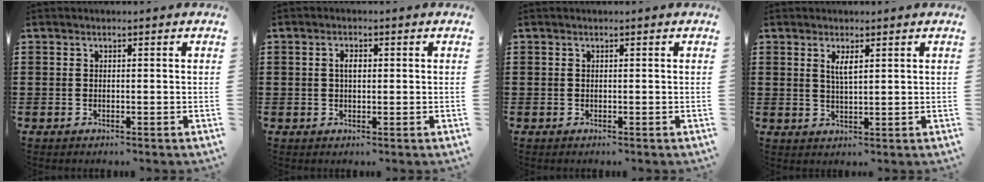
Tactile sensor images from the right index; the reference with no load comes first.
{"total": 1.9, "force": [0.3, 0.9, 1.7], "torque": [-0.035, 0.008, 0.002]}
{"total": 0.0}
{"total": 2.4, "force": [1.1, 0.7, 2.0], "torque": [-0.043, 0.003, 0.018]}